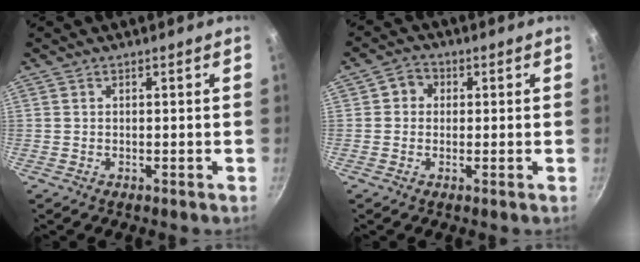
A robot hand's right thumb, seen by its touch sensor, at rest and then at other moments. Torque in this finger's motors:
{"motor_torque": [0.15, 0.06, 0.11, -0.53, 0.01]}